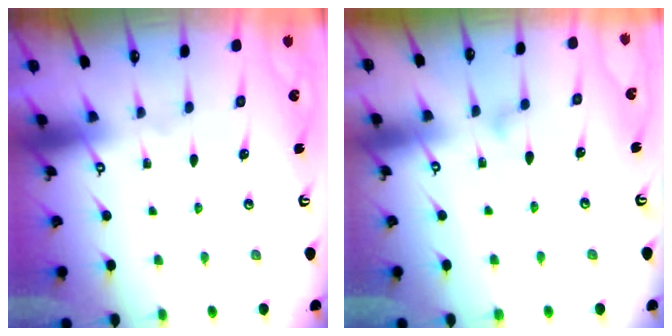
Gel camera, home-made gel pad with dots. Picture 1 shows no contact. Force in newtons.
{"total": 7.0, "press": 7.0, "slide": 0.4}